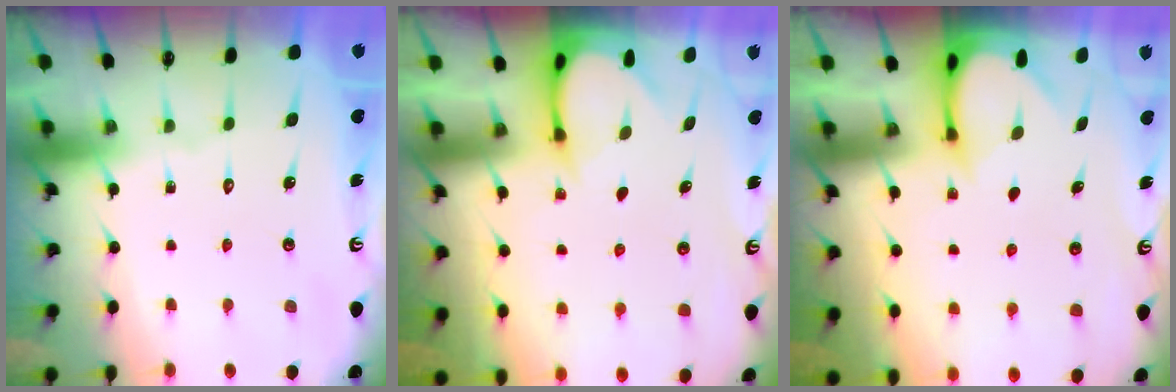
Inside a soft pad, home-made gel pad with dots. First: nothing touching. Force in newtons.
{"total": 3.5, "press": 3.4, "slide": 0.3}
{"total": 3.4, "press": 3.4, "slide": 0.3}